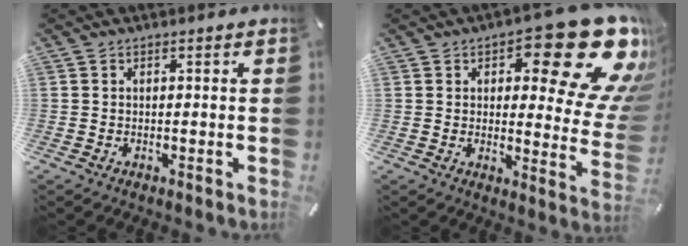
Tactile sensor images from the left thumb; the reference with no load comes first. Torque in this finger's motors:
{"motor_torque": [2.87, 2.13, 1.92, -0.85, 0.16]}